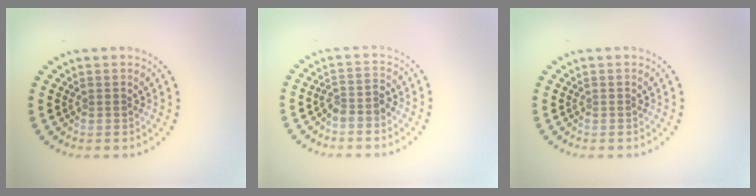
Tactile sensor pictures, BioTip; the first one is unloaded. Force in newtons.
{"total": 1.9, "press": 1.6, "slide": 1.0}
{"total": 0.0}